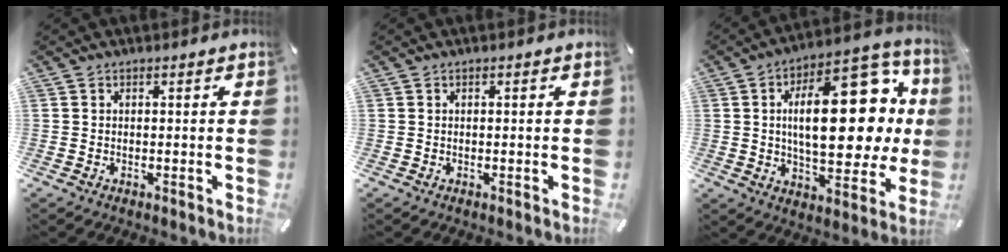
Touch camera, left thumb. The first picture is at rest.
{"total": 0.0}
{"total": 28.3, "force": [5.0, 13.4, 24.5], "torque": [-0.369, -0.026, 0.076]}